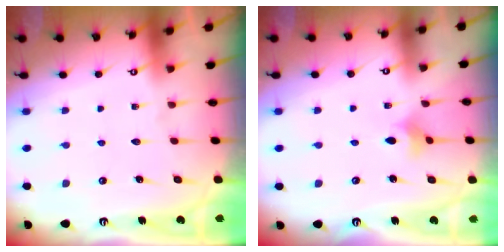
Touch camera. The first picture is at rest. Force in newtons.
{"total": 4.1, "press": 4.0, "slide": 0.7}